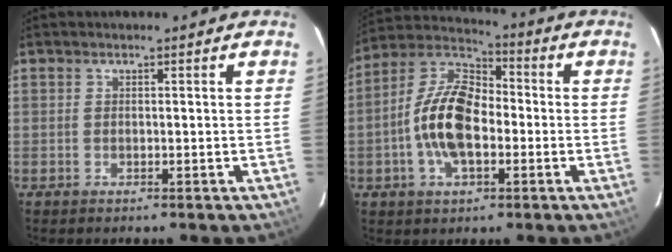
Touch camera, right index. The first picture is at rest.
{"total": 13.4, "force": [-2.5, 6.9, 11.2], "torque": [-0.229, 0.015, -0.052]}